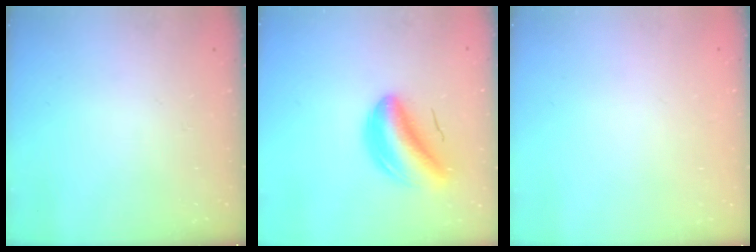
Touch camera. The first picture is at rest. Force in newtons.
{"total": 8.7, "press": 8.2, "slide": 2.7}
{"total": 2.2, "press": 2.2, "slide": 0.1}